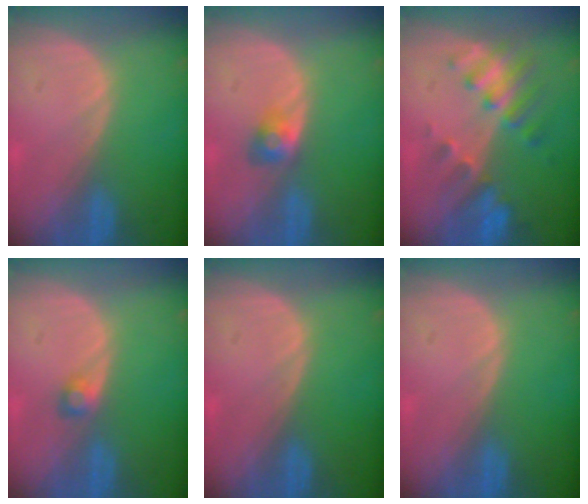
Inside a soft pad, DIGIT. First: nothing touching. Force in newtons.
{"total": 2.8, "press": 2.5, "slide": 1.2}
{"total": 7.9, "press": 7.0, "slide": 3.7}
{"total": 1.8, "press": 1.7, "slide": 0.3}
{"total": 0.0}
{"total": 0.0}